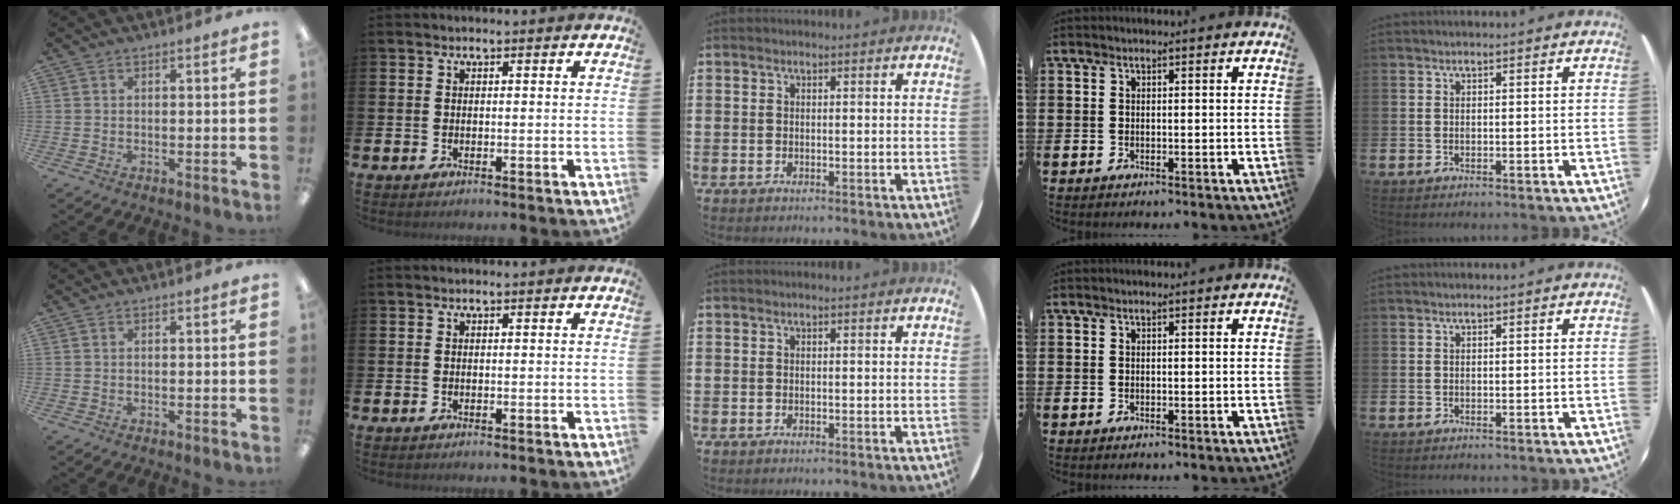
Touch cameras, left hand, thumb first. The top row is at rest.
{}